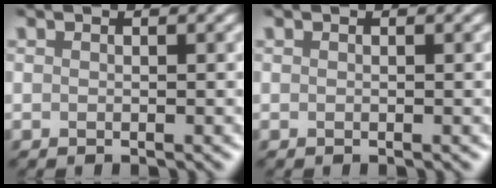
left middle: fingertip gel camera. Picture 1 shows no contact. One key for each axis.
{"total": 0.0}